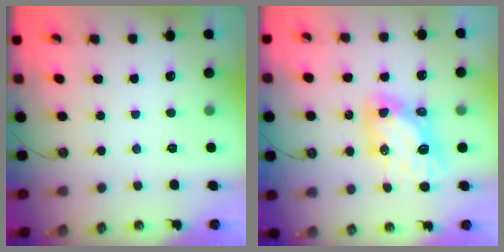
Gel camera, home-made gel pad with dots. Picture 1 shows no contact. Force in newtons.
{"total": 9.2, "press": 9.1, "slide": 1.0}